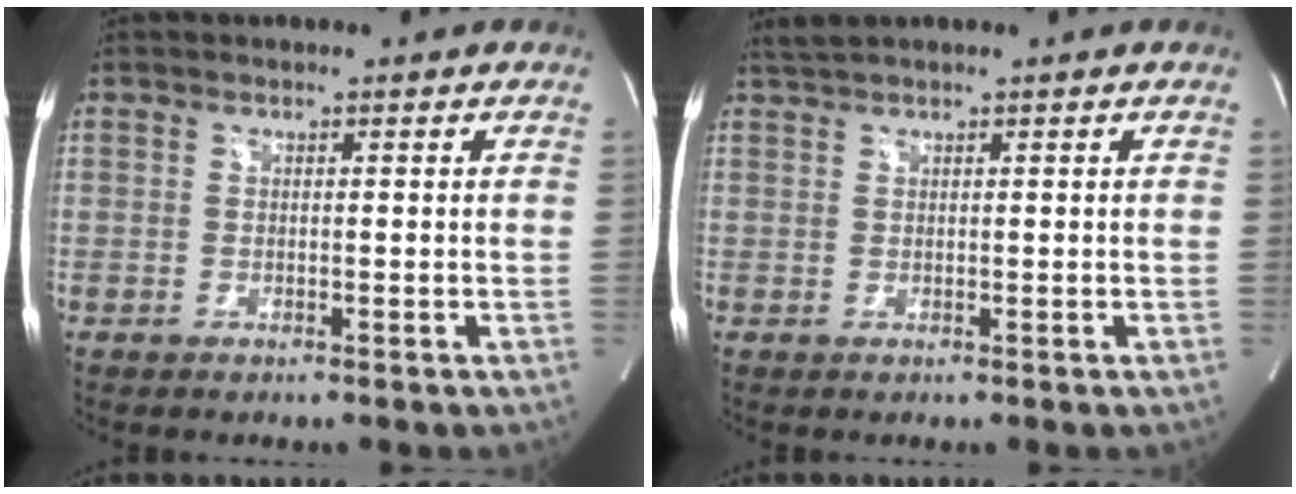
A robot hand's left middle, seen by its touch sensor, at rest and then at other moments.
{"total": 1.5, "force": [1.3, -0.3, 0.6], "torque": [-0.015, 0.016, 0.031]}